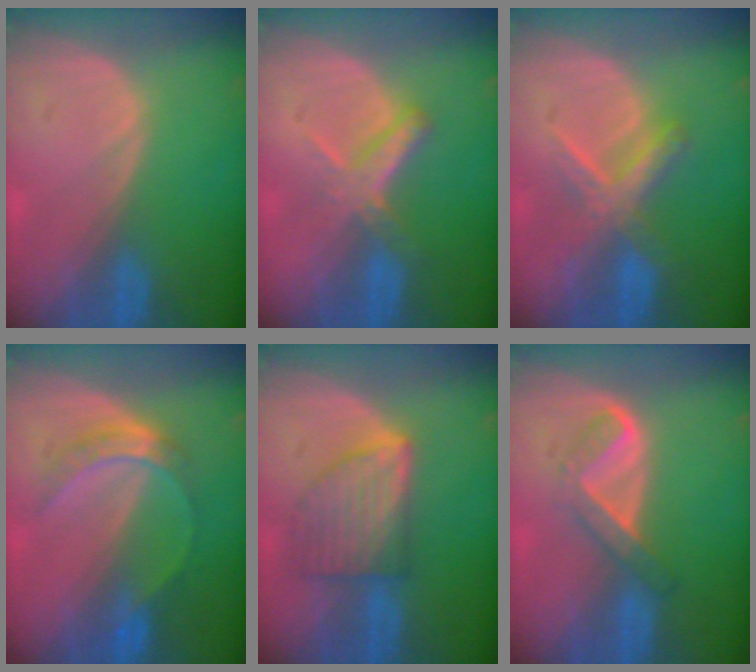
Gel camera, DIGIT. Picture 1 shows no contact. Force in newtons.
{"total": 5.5, "press": 5.0, "slide": 2.4}
{"total": 5.8, "press": 5.8, "slide": 0.5}
{"total": 5.0, "press": 4.7, "slide": 1.5}
{"total": 6.8, "press": 6.8, "slide": 0.1}
{"total": 5.2, "press": 4.4, "slide": 2.9}